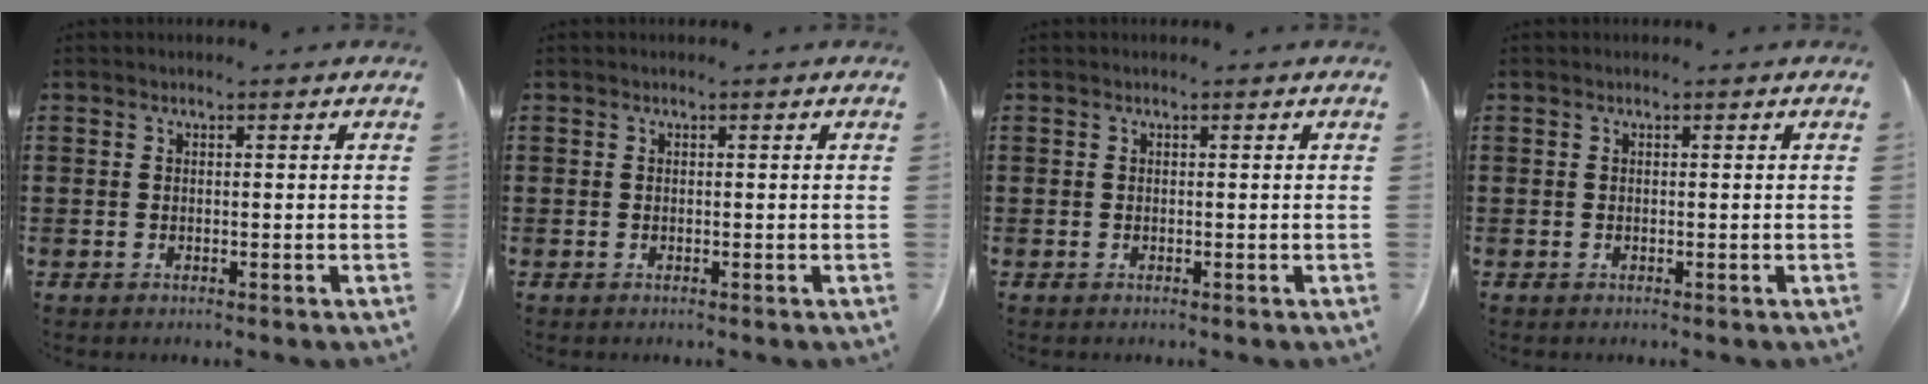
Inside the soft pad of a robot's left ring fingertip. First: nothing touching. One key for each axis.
{"total": 0.0}
{"total": 0.0}
{"total": 0.0}